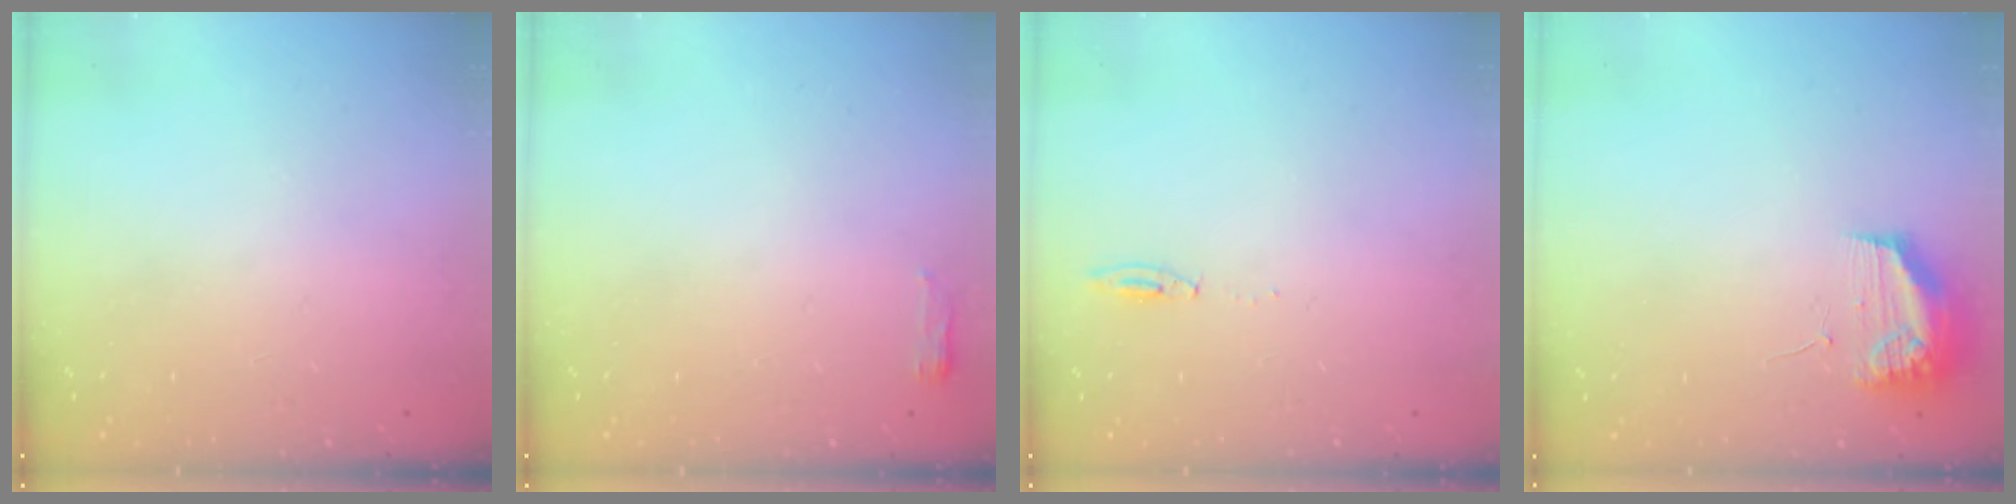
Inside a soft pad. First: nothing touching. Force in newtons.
{"total": 2.7, "press": 2.6, "slide": 0.8}
{"total": 3.8, "press": 3.8, "slide": 0.8}
{"total": 10.7, "press": 10.7, "slide": 0.7}